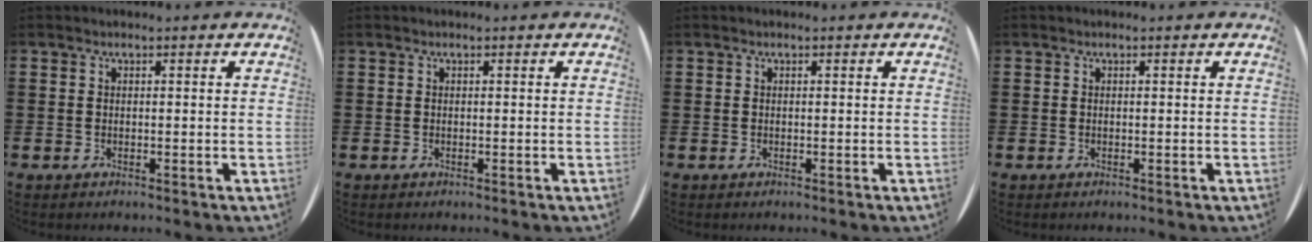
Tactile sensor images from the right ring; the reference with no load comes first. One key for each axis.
{"total": 0.0}
{"total": 0.0}
{"total": 0.0}